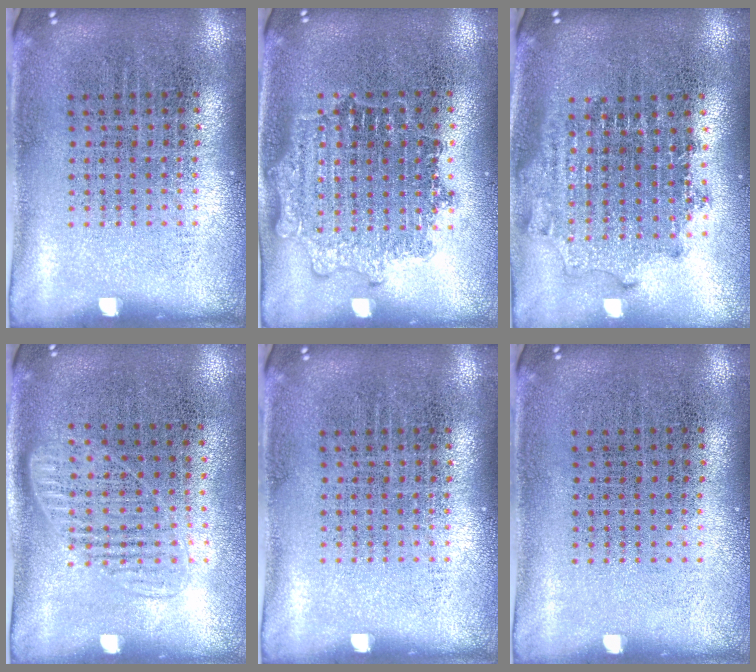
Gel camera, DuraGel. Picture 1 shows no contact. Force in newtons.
{"total": 1.4, "press": 1.4, "slide": 0.2}
{"total": 1.8, "press": 1.5, "slide": 1.1}
{"total": 1.2, "press": 1.0, "slide": 0.6}
{"total": 0.0}
{"total": 0.0}